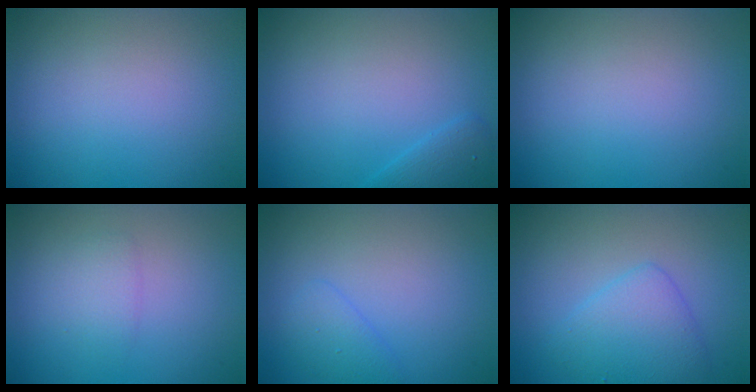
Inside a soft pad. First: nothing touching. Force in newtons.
{"total": 1.9, "press": 1.9, "slide": 0.1}
{"total": 0.0}
{"total": 1.4, "press": 1.4, "slide": 0.0}
{"total": 1.4, "press": 1.4, "slide": 0.2}
{"total": 1.9, "press": 1.9, "slide": 0.1}